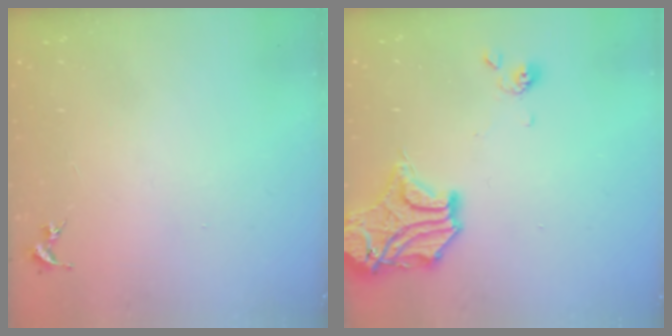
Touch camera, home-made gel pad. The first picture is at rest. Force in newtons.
{"total": 16.4, "press": 16.1, "slide": 3.1}